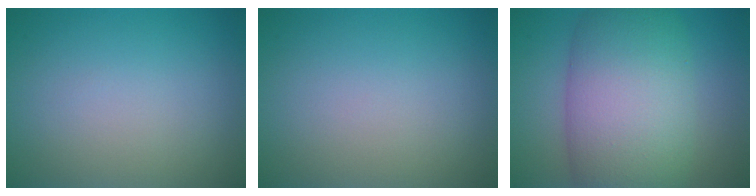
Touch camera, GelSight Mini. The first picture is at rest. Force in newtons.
{"total": 0.0}
{"total": 11.8, "press": 11.8, "slide": 0.4}